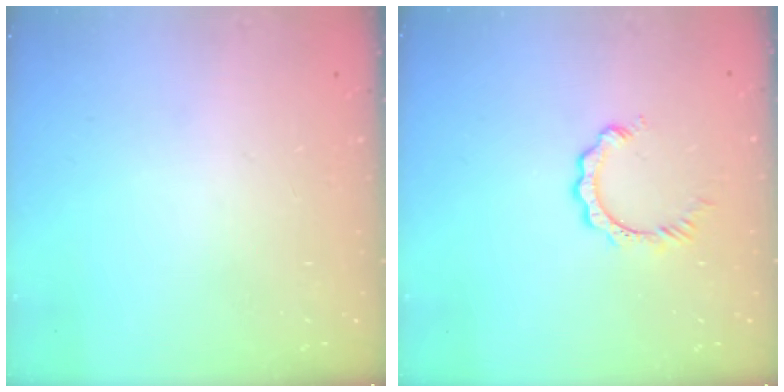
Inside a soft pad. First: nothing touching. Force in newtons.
{"total": 2.8, "press": 2.7, "slide": 0.4}